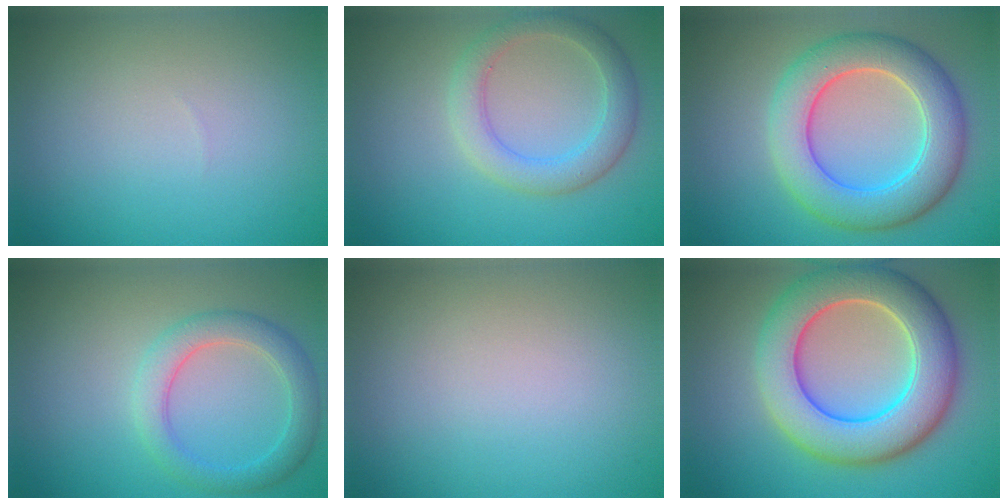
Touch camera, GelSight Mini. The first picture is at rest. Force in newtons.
{"total": 3.7, "press": 3.6, "slide": 0.2}
{"total": 7.5, "press": 7.5, "slide": 0.3}
{"total": 3.3, "press": 3.3, "slide": 0.2}
{"total": 0.0}
{"total": 9.6, "press": 9.6, "slide": 0.4}